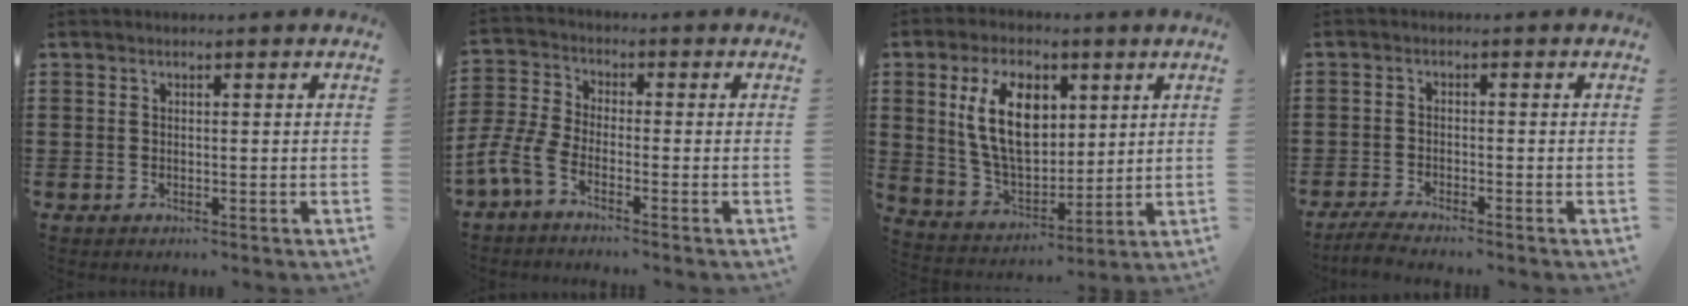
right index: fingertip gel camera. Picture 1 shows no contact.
{"total": 4.9, "force": [-3.5, 1.4, 3.1], "torque": [-0.106, -0.019, -0.077]}
{"total": 12.2, "force": [3.9, 7.2, 9.1], "torque": [-0.205, 0.012, 0.069]}
{"total": 2.4, "force": [-2.3, 0.0, 0.5], "torque": [-0.016, 0.000, -0.049]}